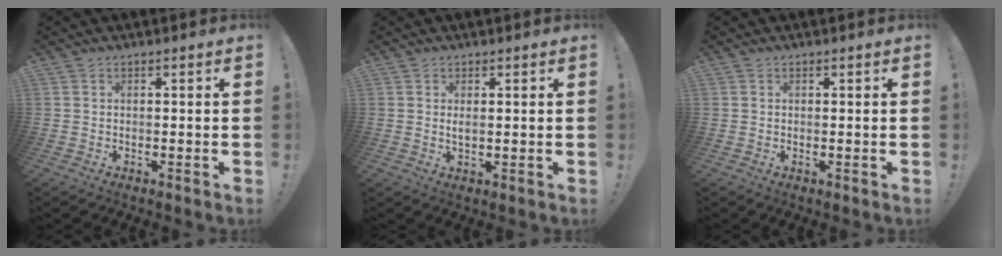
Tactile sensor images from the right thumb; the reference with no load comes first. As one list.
[{"total": 1.7, "force": [0.7, 0.5, 1.4], "torque": [-0.023, -0.002, 0.011]}, {"total": 0.0}]